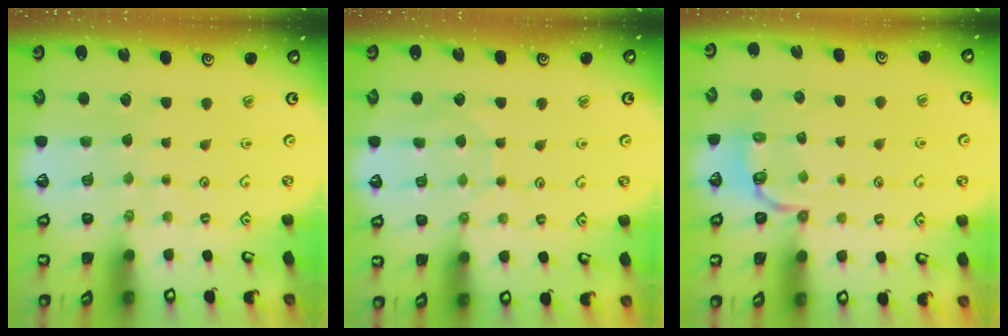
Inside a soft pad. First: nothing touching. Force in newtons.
{"total": 7.1, "press": 7.1, "slide": 0.4}
{"total": 4.2, "press": 3.2, "slide": 2.7}